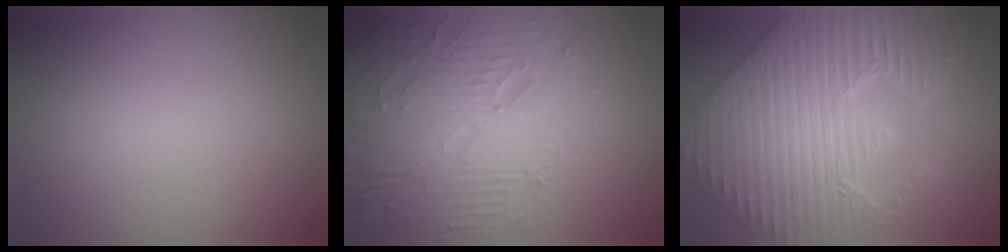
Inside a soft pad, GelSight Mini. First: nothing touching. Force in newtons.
{"total": 8.8, "press": 6.2, "slide": 6.1}
{"total": 9.5, "press": 7.4, "slide": 6.0}